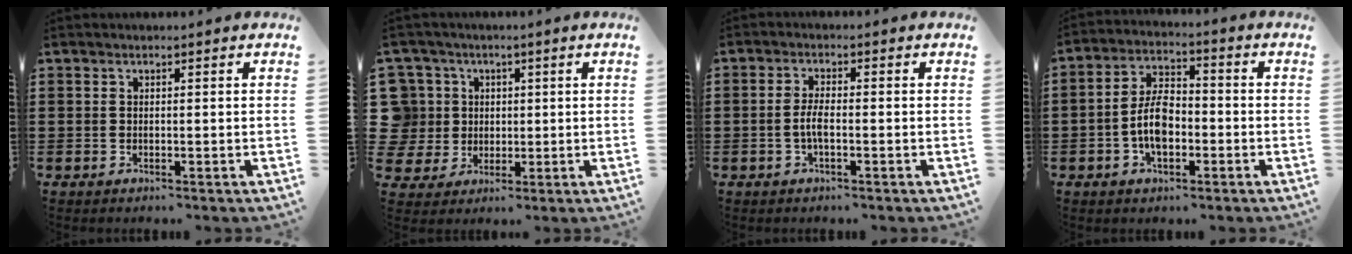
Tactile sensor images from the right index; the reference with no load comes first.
{"total": 7.8, "force": [1.4, 7.5, 1.3], "torque": [-0.079, 0.007, 0.025]}
{"total": 3.1, "force": [-0.8, 0.9, 2.9], "torque": [-0.069, -0.003, -0.020]}
{"total": 7.0, "force": [-1.8, 3.6, 5.7], "torque": [-0.127, 0.002, -0.038]}